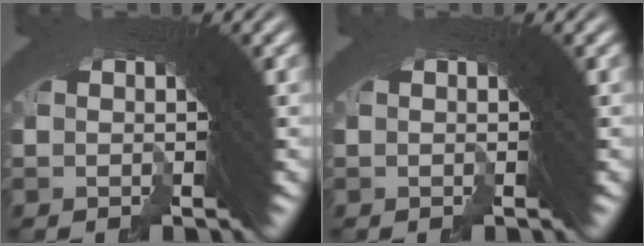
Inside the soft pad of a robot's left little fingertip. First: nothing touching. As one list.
[{"total": 0.0}]